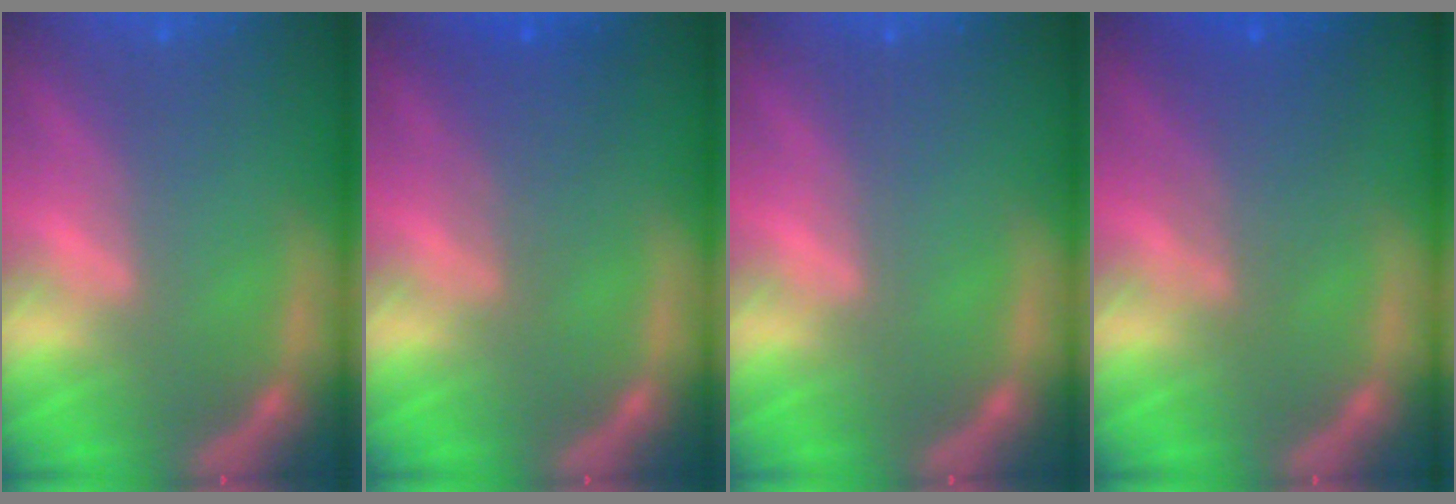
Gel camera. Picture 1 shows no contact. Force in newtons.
{"total": 2.9}
{"total": 0.0}
{"total": 4.1}